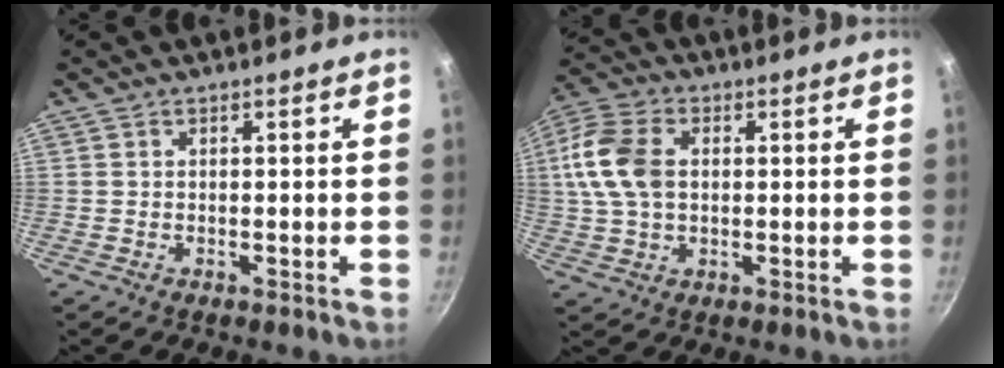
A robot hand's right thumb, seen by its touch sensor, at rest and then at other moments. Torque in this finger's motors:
{"motor_torque": [0.15, 0.26, 1.21, 0.37, 0.14]}